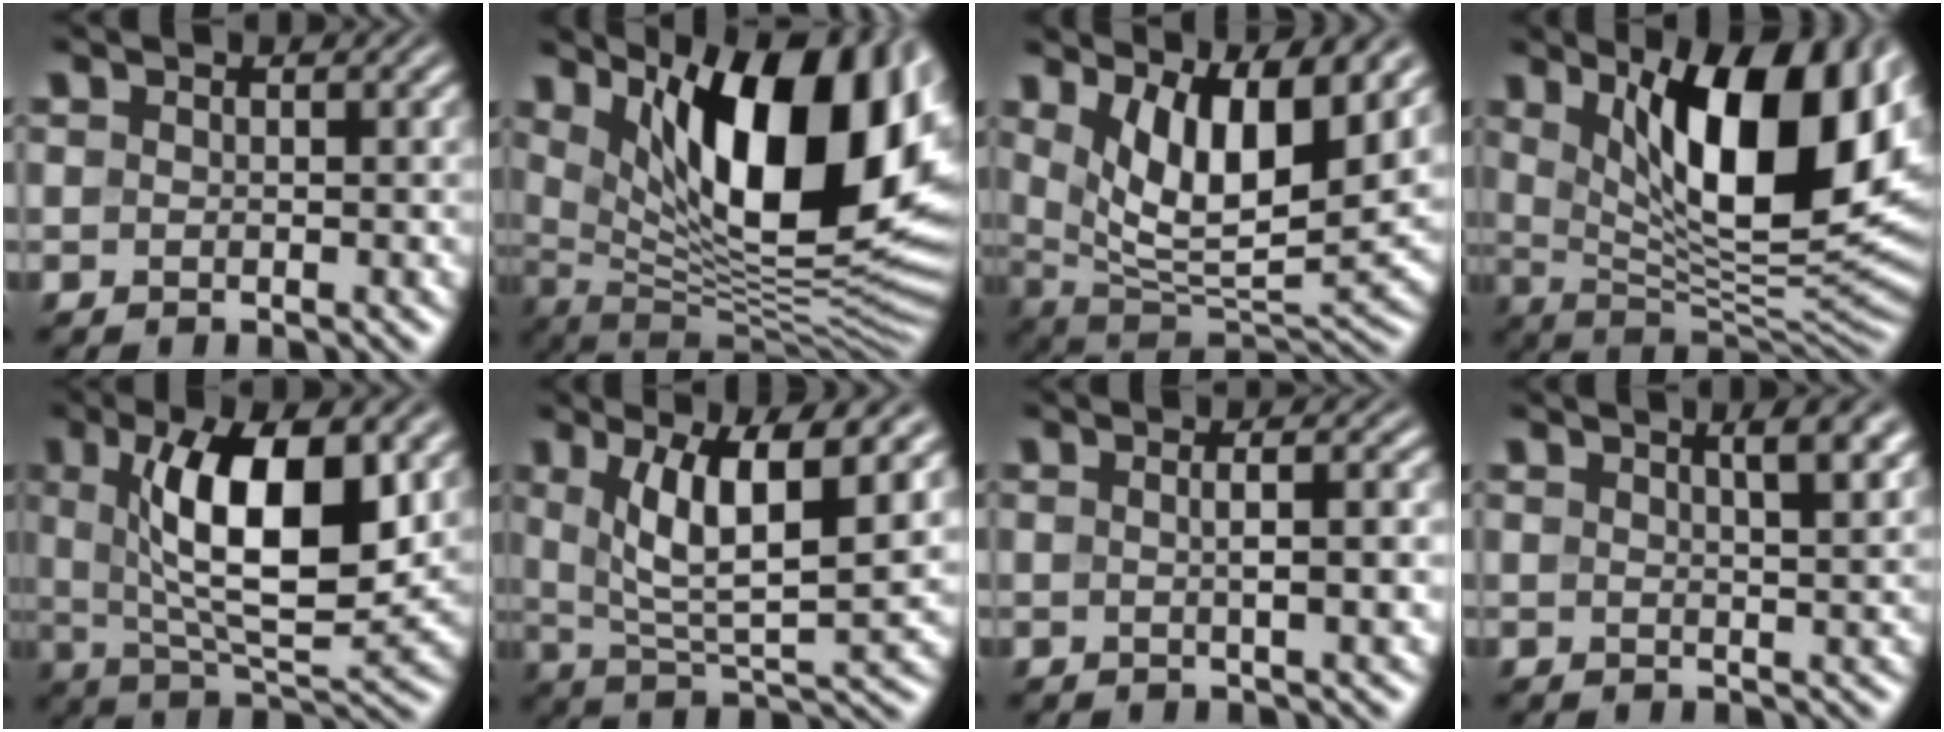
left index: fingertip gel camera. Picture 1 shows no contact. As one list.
[{"total": 16.6, "force": [5.7, 6.8, 14.0], "torque": [-0.185, -0.008, 0.093]}, {"total": 9.8, "force": [3.9, 3.4, 8.3], "torque": [-0.151, -0.015, 0.076]}, {"total": 14.8, "force": [4.8, 5.8, 12.8], "torque": [-0.184, -0.007, 0.077]}, {"total": 10.6, "force": [2.6, 3.8, 9.6], "torque": [-0.155, -0.004, 0.045]}, {"total": 8.4, "force": [2.9, 2.4, 7.6], "torque": [-0.133, -0.010, 0.054]}, {"total": 4.1, "force": [0.2, 1.4, 3.9], "torque": [-0.030, 0.015, -0.009]}, {"total": 4.2, "force": [2.1, 1.4, 3.3], "torque": [-0.021, 0.015, 0.013]}]